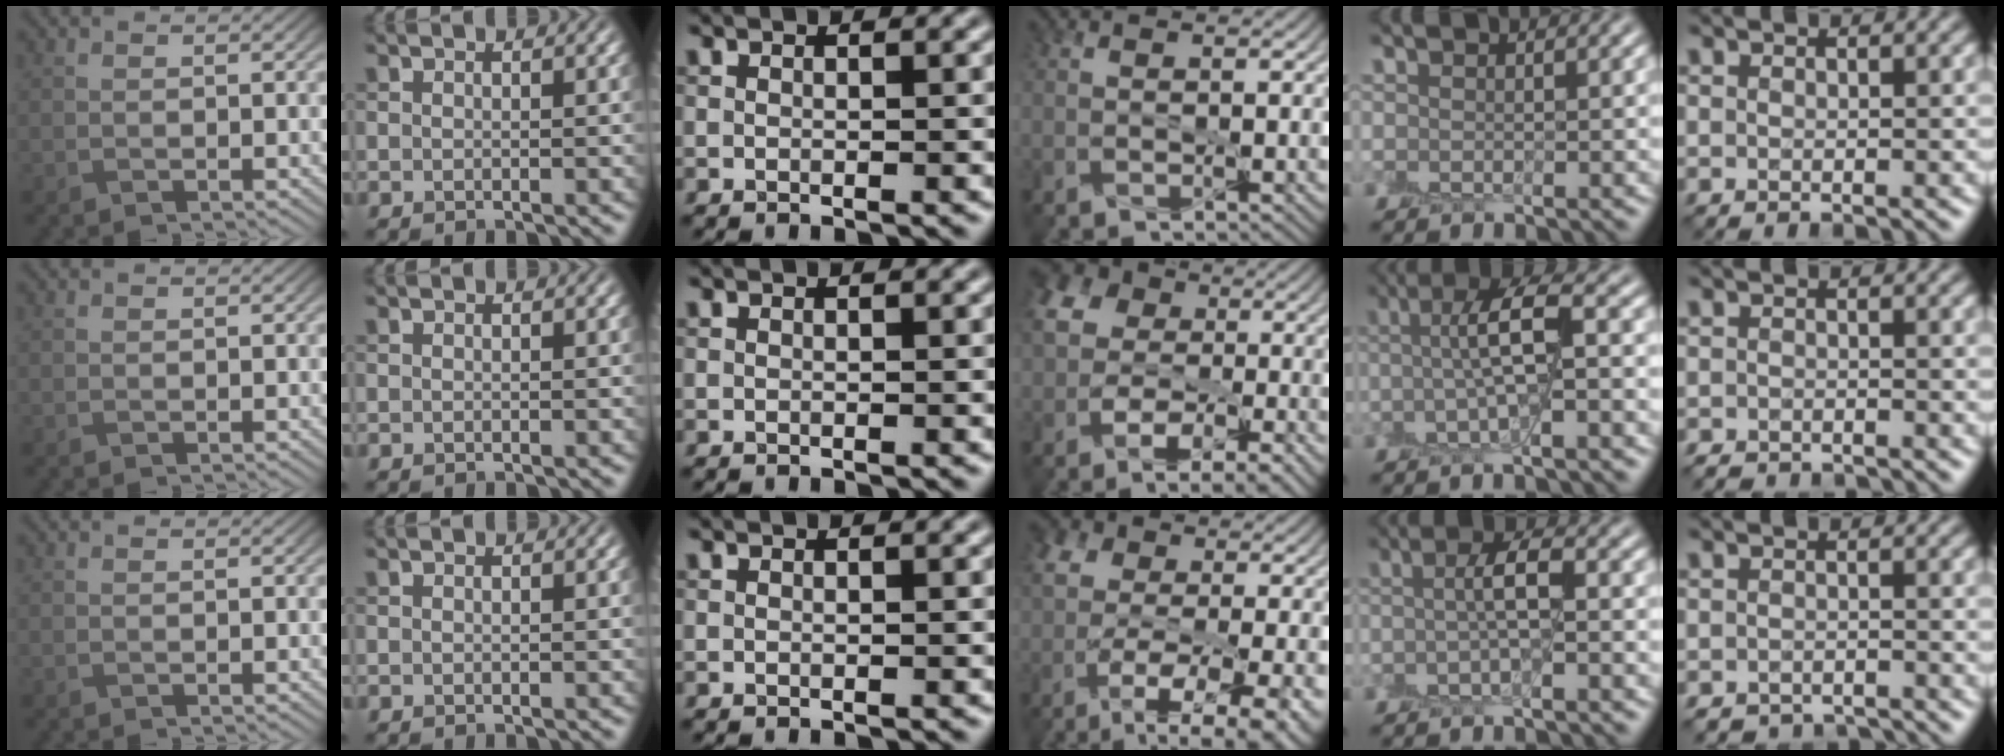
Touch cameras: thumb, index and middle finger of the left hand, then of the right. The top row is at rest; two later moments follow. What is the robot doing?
{"motion": "peel", "object": "sticky note"}